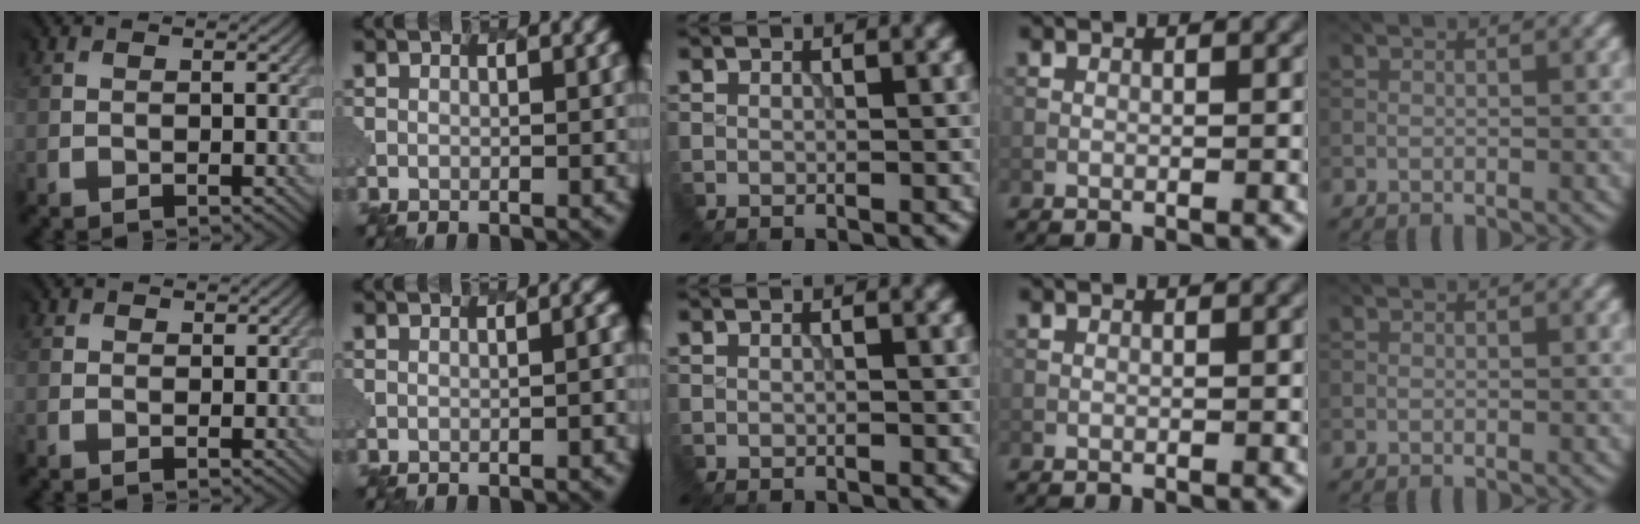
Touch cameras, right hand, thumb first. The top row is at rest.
{"thumb": {"total": 1.2, "force": [1.1, 0.4, -0.4], "torque": [0.002, 0.003, 0.015]}, "index": {"total": 1.8, "force": [-0.3, 0.6, 1.7], "torque": [-0.003, 0.009, -0.003]}}